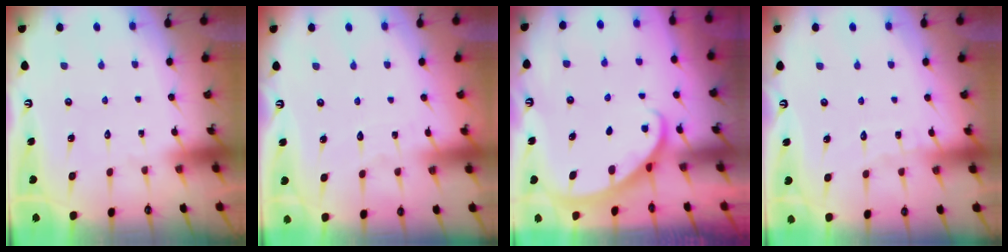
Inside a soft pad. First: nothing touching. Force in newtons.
{"total": 2.7, "press": 2.7, "slide": 0.2}
{"total": 2.3, "press": 2.3, "slide": 0.1}
{"total": 5.8, "press": 5.8, "slide": 0.4}